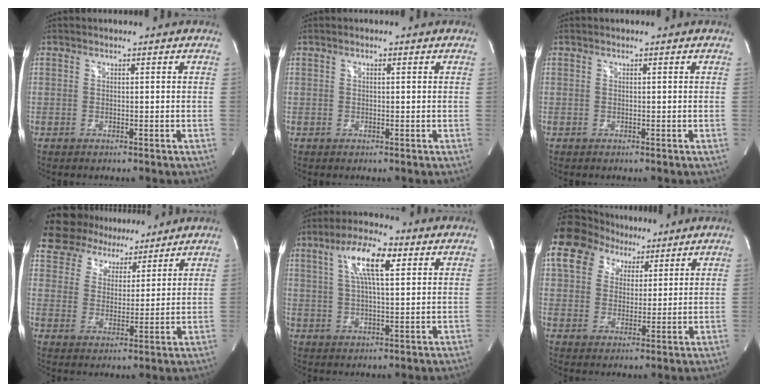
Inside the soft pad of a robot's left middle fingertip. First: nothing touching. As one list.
[{"total": 0.6, "force": [0.2, 0.2, 0.5], "torque": [-0.013, 0.002, 0.004]}, {"total": 0.0}, {"total": 12.1, "force": [10.4, 5.7, 2.6], "torque": [-0.046, 0.024, 0.164]}, {"total": 9.3, "force": [3.6, 2.0, 8.3], "torque": [-0.155, 0.018, 0.065]}, {"total": 17.9, "force": [10.2, 12.6, 7.7], "torque": [-0.205, 0.086, 0.187]}]